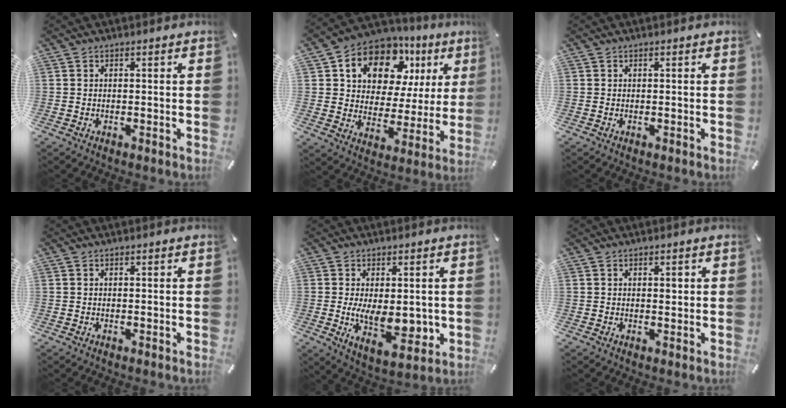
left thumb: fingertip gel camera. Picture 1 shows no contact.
{"total": 13.3, "force": [7.9, 8.8, 6.1], "torque": [-0.117, -0.044, 0.145]}
{"total": 0.0}
{"total": 0.0}
{"total": 11.8, "force": [-0.7, 6.3, 10.0], "torque": [-0.162, -0.018, -0.003]}
{"total": 1.1, "force": [0.4, 0.8, 0.7], "torque": [0.001, -0.003, 0.003]}